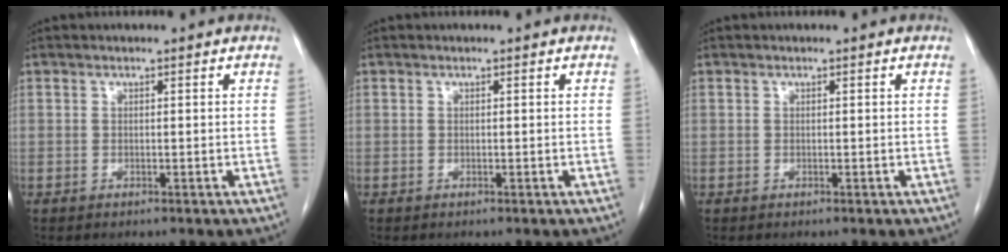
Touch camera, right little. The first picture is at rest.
{"total": 0.0}
{"total": 0.0}